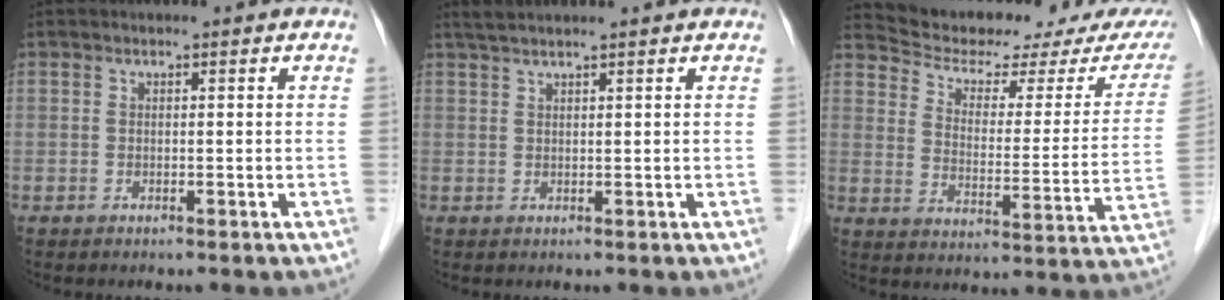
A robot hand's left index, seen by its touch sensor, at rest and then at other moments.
{"total": 4.1, "force": [3.5, -0.5, 2.0], "torque": [-0.027, 0.031, 0.061]}
{"total": 18.3, "force": [16.9, 3.0, 6.3], "torque": [-0.084, -0.027, 0.221]}